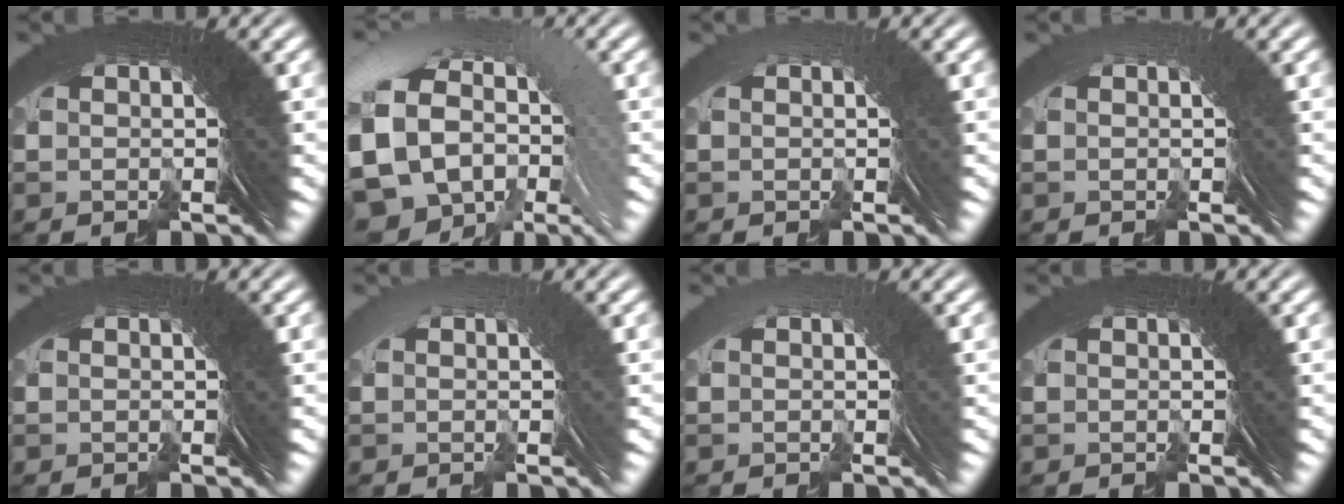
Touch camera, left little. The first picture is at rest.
{"total": 17.8, "force": [-0.7, -2.3, -17.7], "torque": [0.188, 0.004, -0.023]}
{"total": 2.4, "force": [0.5, -0.5, -2.3], "torque": [0.034, 0.010, 0.004]}
{"total": 2.0, "force": [0.4, -0.4, -1.9], "torque": [0.031, 0.011, 0.003]}
{"total": 0.0}
{"total": 4.2, "force": [0.5, -1.3, -4.0], "torque": [0.062, 0.013, 0.003]}
{"total": 3.1, "force": [0.5, -0.7, -3.0], "torque": [0.045, 0.012, 0.004]}
{"total": 0.0}